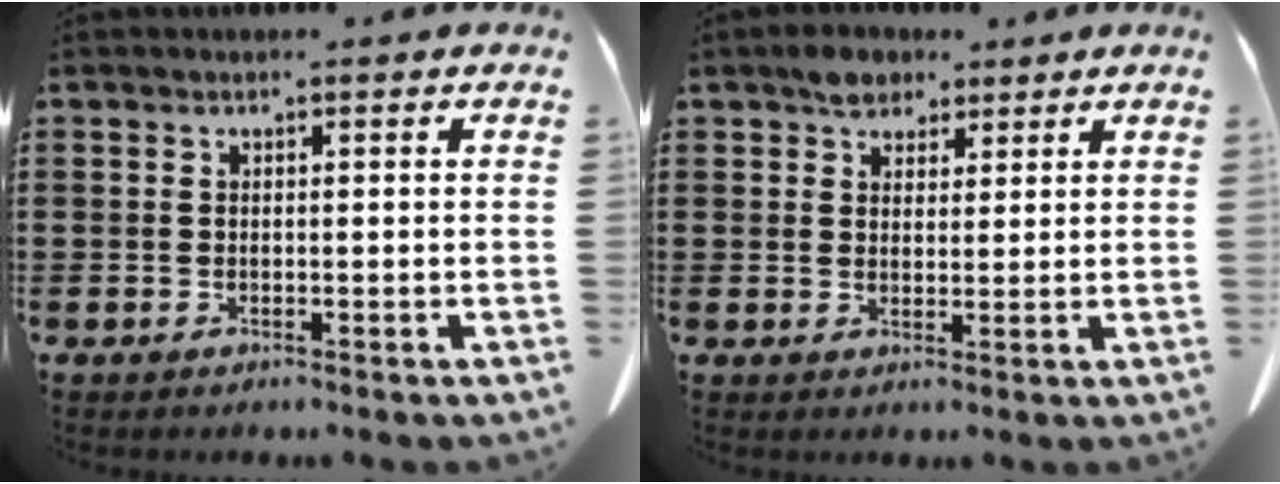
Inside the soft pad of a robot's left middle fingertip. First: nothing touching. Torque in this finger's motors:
{"motor_torque": [0.06, -0.05, 0.05, 0.03]}